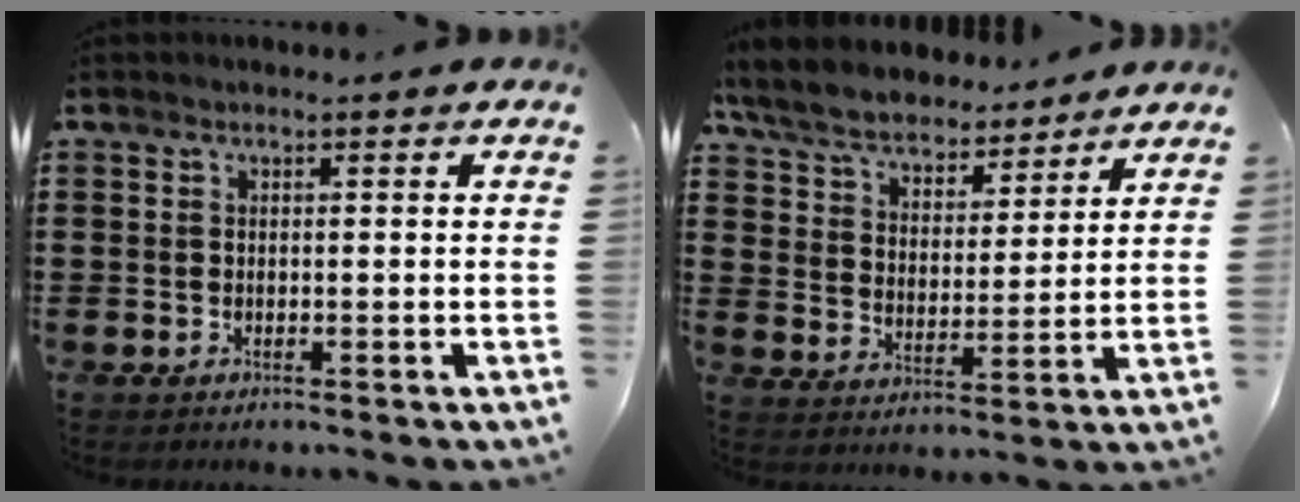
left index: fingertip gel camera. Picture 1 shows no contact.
{"total": 6.7, "force": [6.3, 1.4, 1.6], "torque": [-0.062, -0.033, 0.111]}